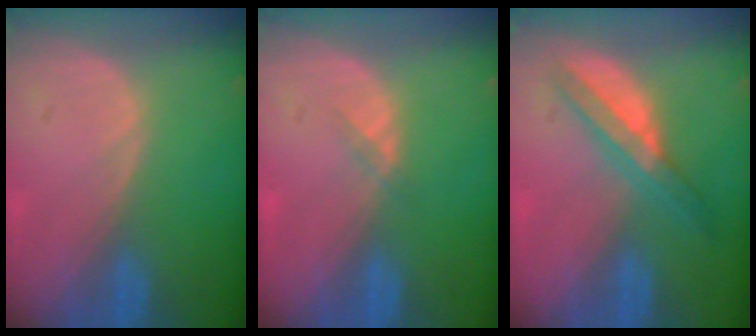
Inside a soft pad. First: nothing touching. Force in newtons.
{"total": 1.3, "press": 0.9, "slide": 0.9}
{"total": 5.7, "press": 5.3, "slide": 2.0}